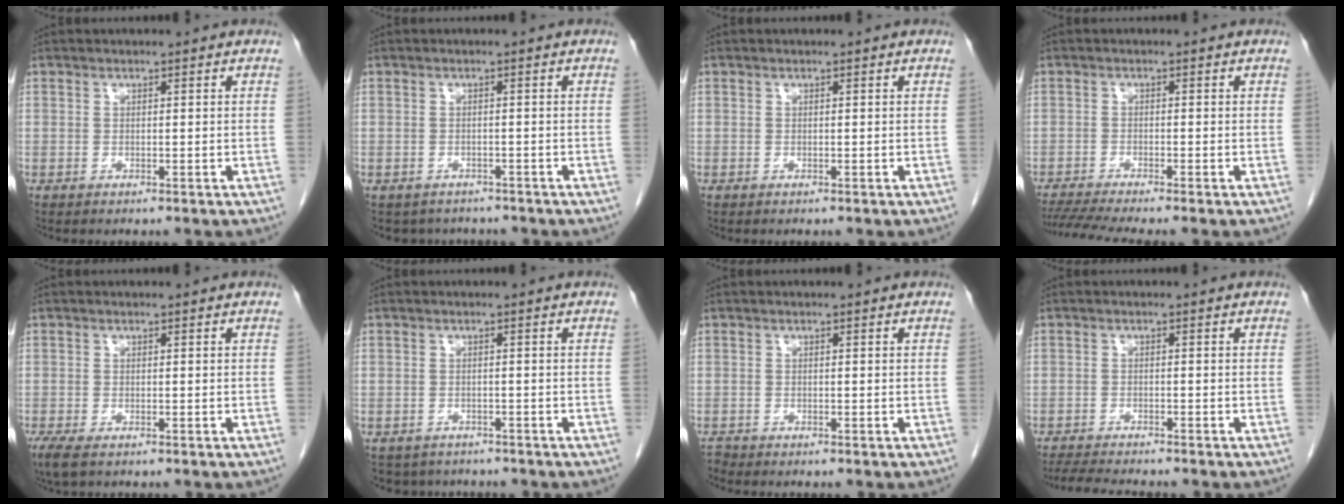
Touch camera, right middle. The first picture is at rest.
{"total": 4.6, "force": [-4.0, 2.3, 0.3], "torque": [0.002, 0.004, -0.051]}
{"total": 0.0}
{"total": 6.6, "force": [-5.8, -0.9, 3.2], "torque": [-0.052, -0.017, -0.097]}
{"total": 3.9, "force": [-2.6, 1.3, 2.5], "torque": [-0.056, -0.015, -0.043]}
{"total": 5.5, "force": [-4.8, 2.6, 0.4], "torque": [0.000, 0.000, -0.063]}
{"total": 0.6, "force": [-0.6, -0.1, -0.2], "torque": [0.001, -0.006, -0.012]}
{"total": 6.1, "force": [-5.6, 0.3, 2.4], "torque": [-0.037, -0.017, -0.091]}